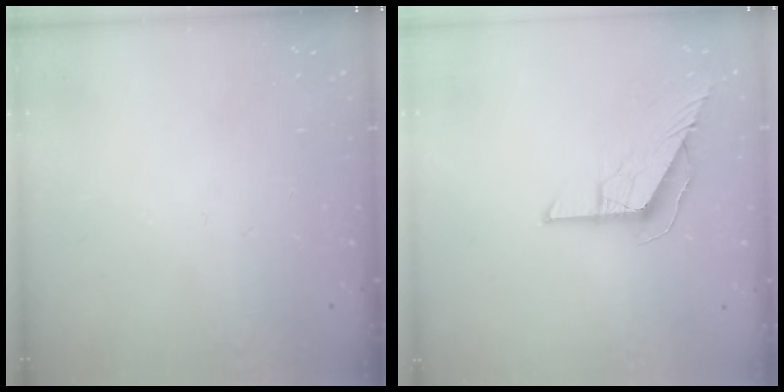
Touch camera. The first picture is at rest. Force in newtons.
{"total": 9.4, "press": 9.4, "slide": 0.9}